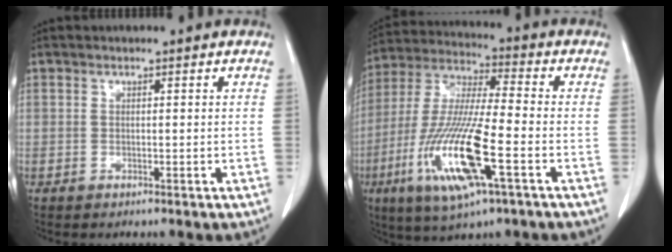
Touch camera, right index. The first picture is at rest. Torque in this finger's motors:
{"motor_torque": [1.62, -0.52, 1.05, 0.21]}